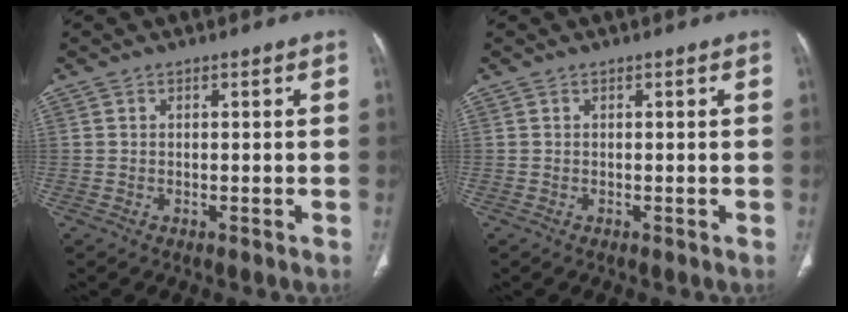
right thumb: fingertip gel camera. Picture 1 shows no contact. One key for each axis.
{"total": 0.0}